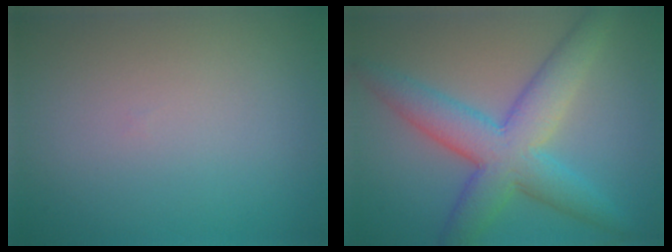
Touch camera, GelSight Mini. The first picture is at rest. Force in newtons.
{"total": 7.2, "press": 7.2, "slide": 0.0}